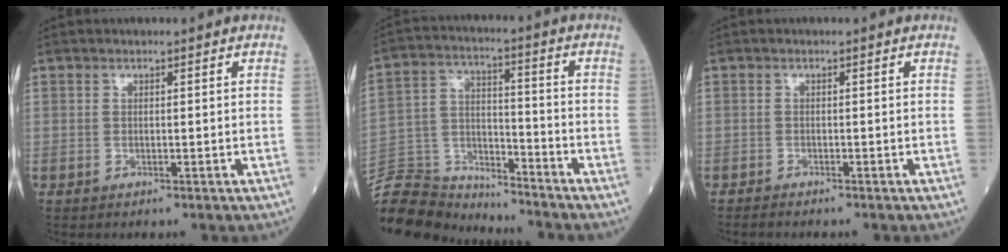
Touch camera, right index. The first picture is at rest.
{"total": 14.6, "force": [-14.5, 1.7, 1.2], "torque": [-0.025, 0.025, -0.260]}
{"total": 1.4, "force": [-1.3, 0.1, 0.5], "torque": [-0.012, -0.002, -0.021]}